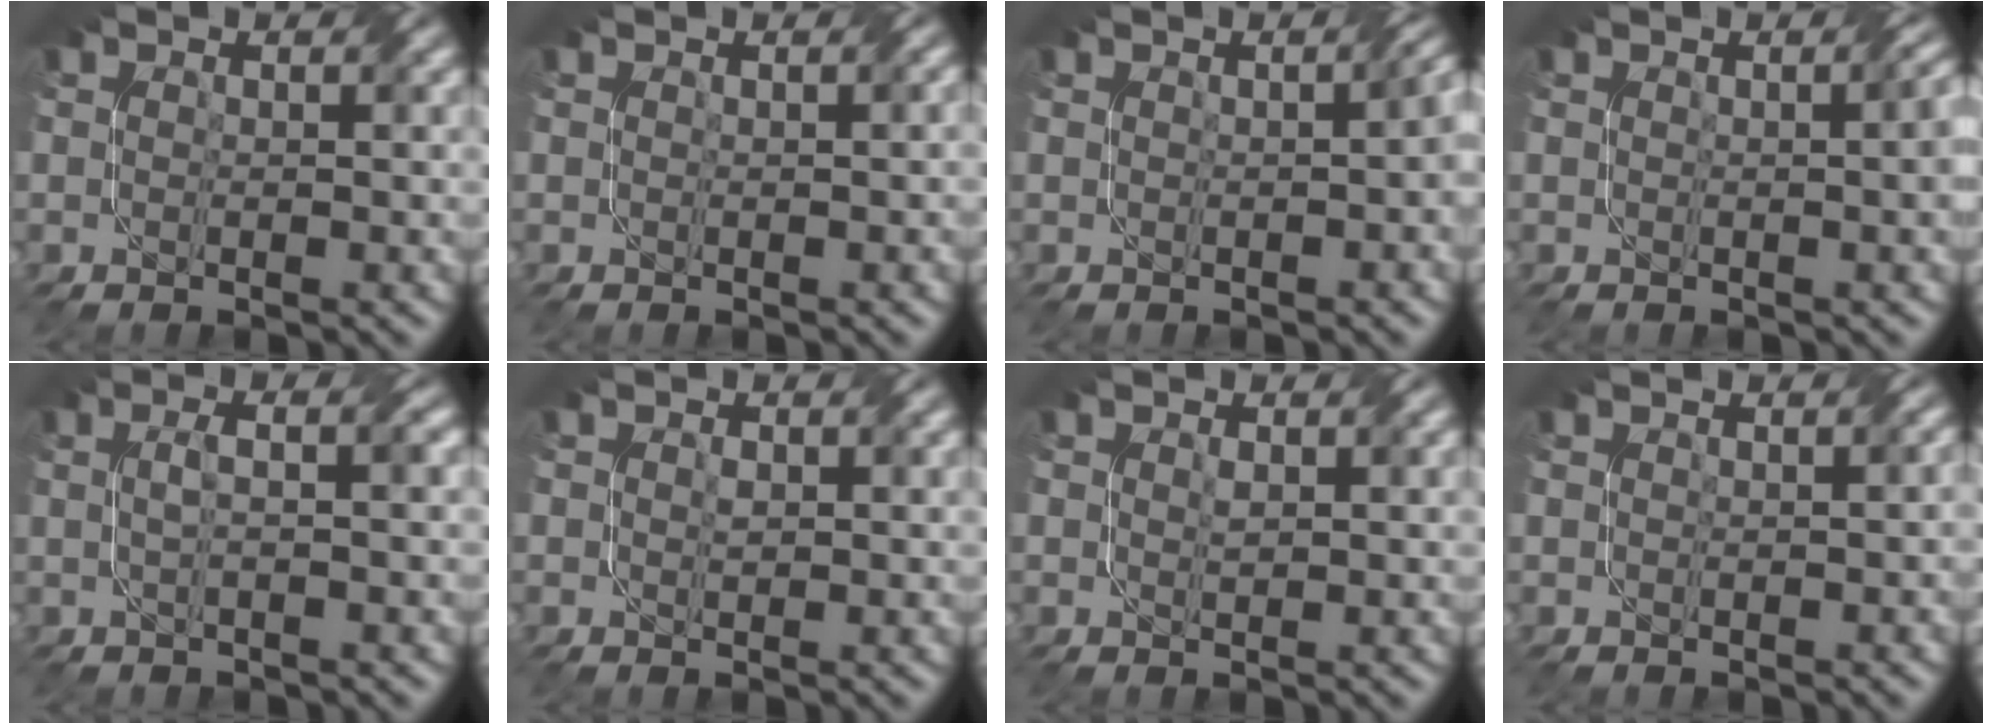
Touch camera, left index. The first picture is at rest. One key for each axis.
{"total": 0.6, "fx": 0.3, "fy": 0.1, "fz": 0.5, "tx": -0.007, "ty": 0.004, "tz": 0.001}
{"total": 3.0, "fx": -0.1, "fy": 1.0, "fz": 2.8, "tx": -0.024, "ty": 0.011, "tz": 0.005}
{"total": 3.7, "fx": 0.3, "fy": 1.3, "fz": 3.5, "tx": -0.023, "ty": 0.014, "tz": 0.003}
{"total": 2.7, "fx": 0.4, "fy": 0.8, "fz": 2.6, "tx": -0.042, "ty": 0.012, "tz": 0.004}
{"total": 1.2, "fx": 0.2, "fy": 0.8, "fz": 0.8, "tx": -0.010, "ty": -0.003, "tz": 0.006}
{"total": 1.1, "fx": 0.3, "fy": 0.6, "fz": 0.9, "tx": -0.014, "ty": -0.003, "tz": 0.009}
{"total": 1.0, "fx": 0.3, "fy": 0.4, "fz": 0.9, "tx": -0.009, "ty": 0.003, "tz": 0.002}